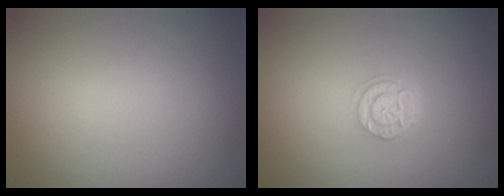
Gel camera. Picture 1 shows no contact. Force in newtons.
{"total": 2.6, "press": 2.1, "slide": 1.5}